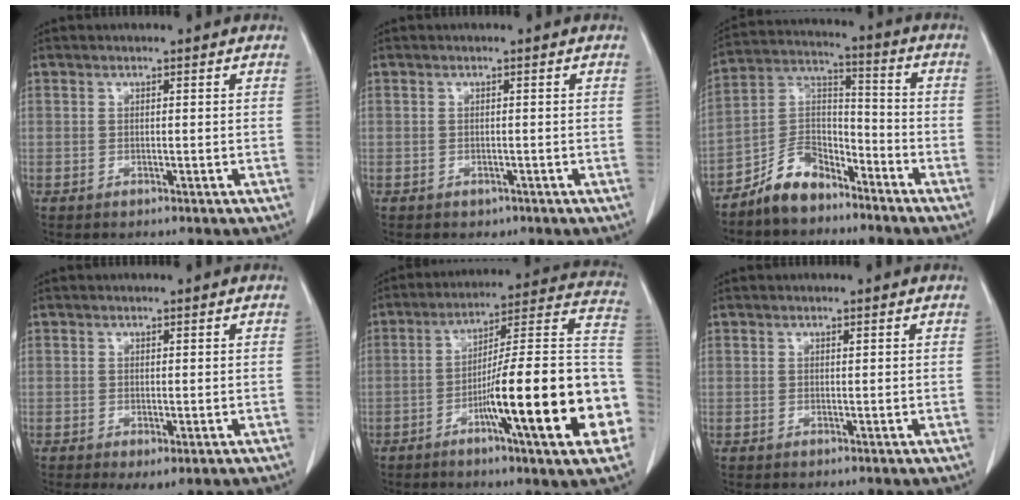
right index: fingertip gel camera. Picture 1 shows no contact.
{"total": 1.0, "force": [-0.6, 0.7, 0.1], "torque": [-0.003, 0.001, -0.006]}
{"total": 8.9, "force": [-7.0, 4.4, 3.2], "torque": [-0.062, 0.026, -0.136]}
{"total": 2.6, "force": [-1.1, 1.1, 2.0], "torque": [-0.029, -0.005, -0.008]}
{"total": 23.3, "force": [-7.0, 1.6, 22.2], "torque": [-0.242, 0.014, -0.103]}
{"total": 0.0}